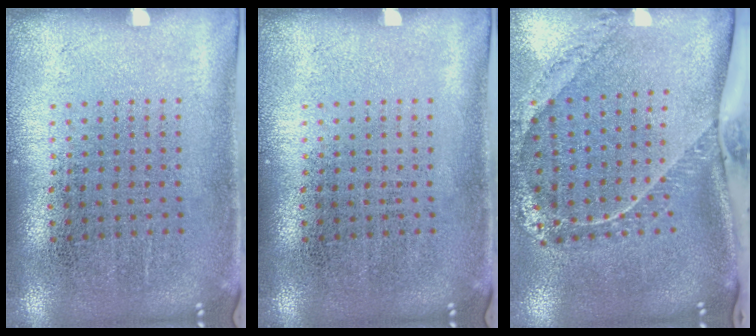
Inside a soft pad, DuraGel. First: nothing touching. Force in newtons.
{"total": 0.0}
{"total": 2.1, "press": 1.6, "slide": 1.3}